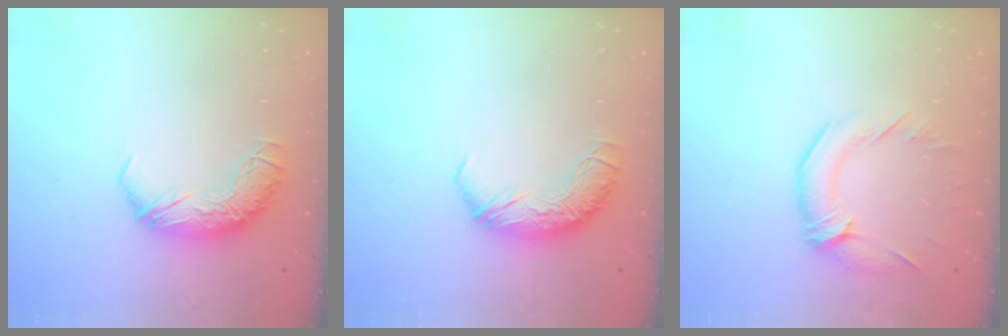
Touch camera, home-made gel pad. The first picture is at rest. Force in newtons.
{"total": 0.0}
{"total": 1.4, "press": 0.8, "slide": 1.1}